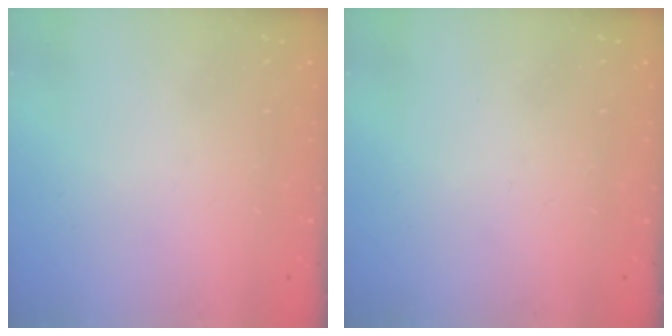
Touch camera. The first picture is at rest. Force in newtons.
{"total": 0.0}